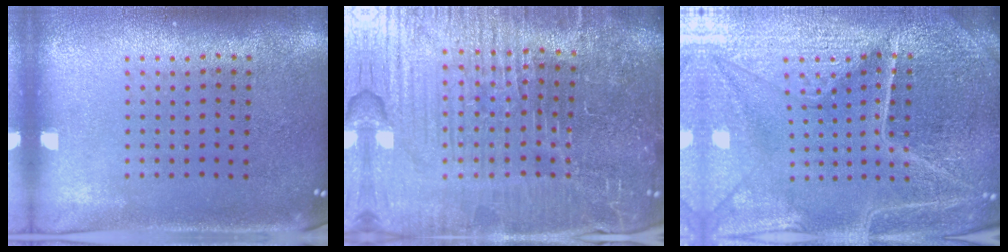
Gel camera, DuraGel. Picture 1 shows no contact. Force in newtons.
{"total": 7.1, "press": 6.3, "slide": 3.3}
{"total": 5.7, "press": 5.2, "slide": 2.2}